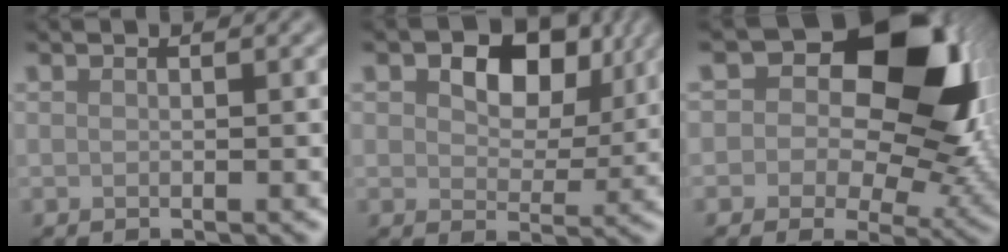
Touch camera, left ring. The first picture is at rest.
{"total": 7.2, "force": [2.9, 4.6, 4.8], "torque": [-0.082, -0.004, 0.037]}
{"total": 14.2, "force": [4.2, 9.0, 10.1], "torque": [-0.128, 0.009, 0.062]}